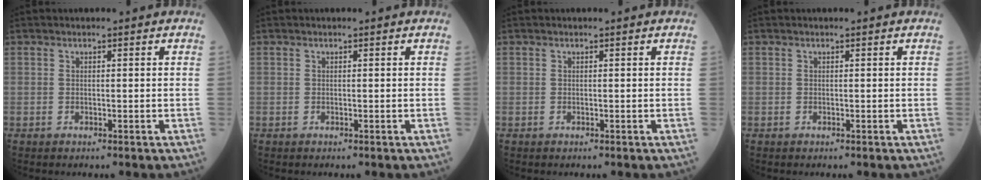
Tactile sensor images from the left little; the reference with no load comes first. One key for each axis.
{"total": 0.0}
{"total": 0.0}
{"total": 0.0}